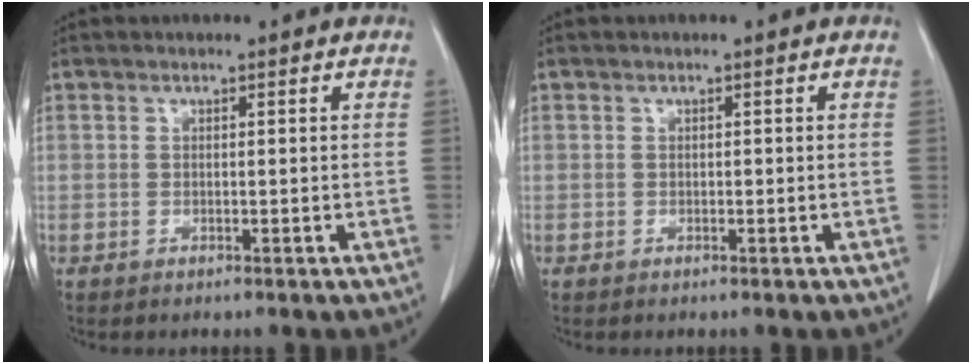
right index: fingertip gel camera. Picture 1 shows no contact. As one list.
[{"total": 0.0}]